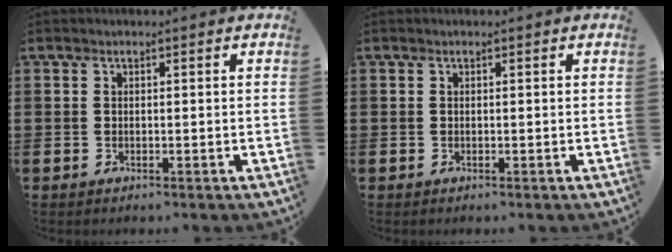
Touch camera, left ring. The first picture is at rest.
{"total": 0.0}